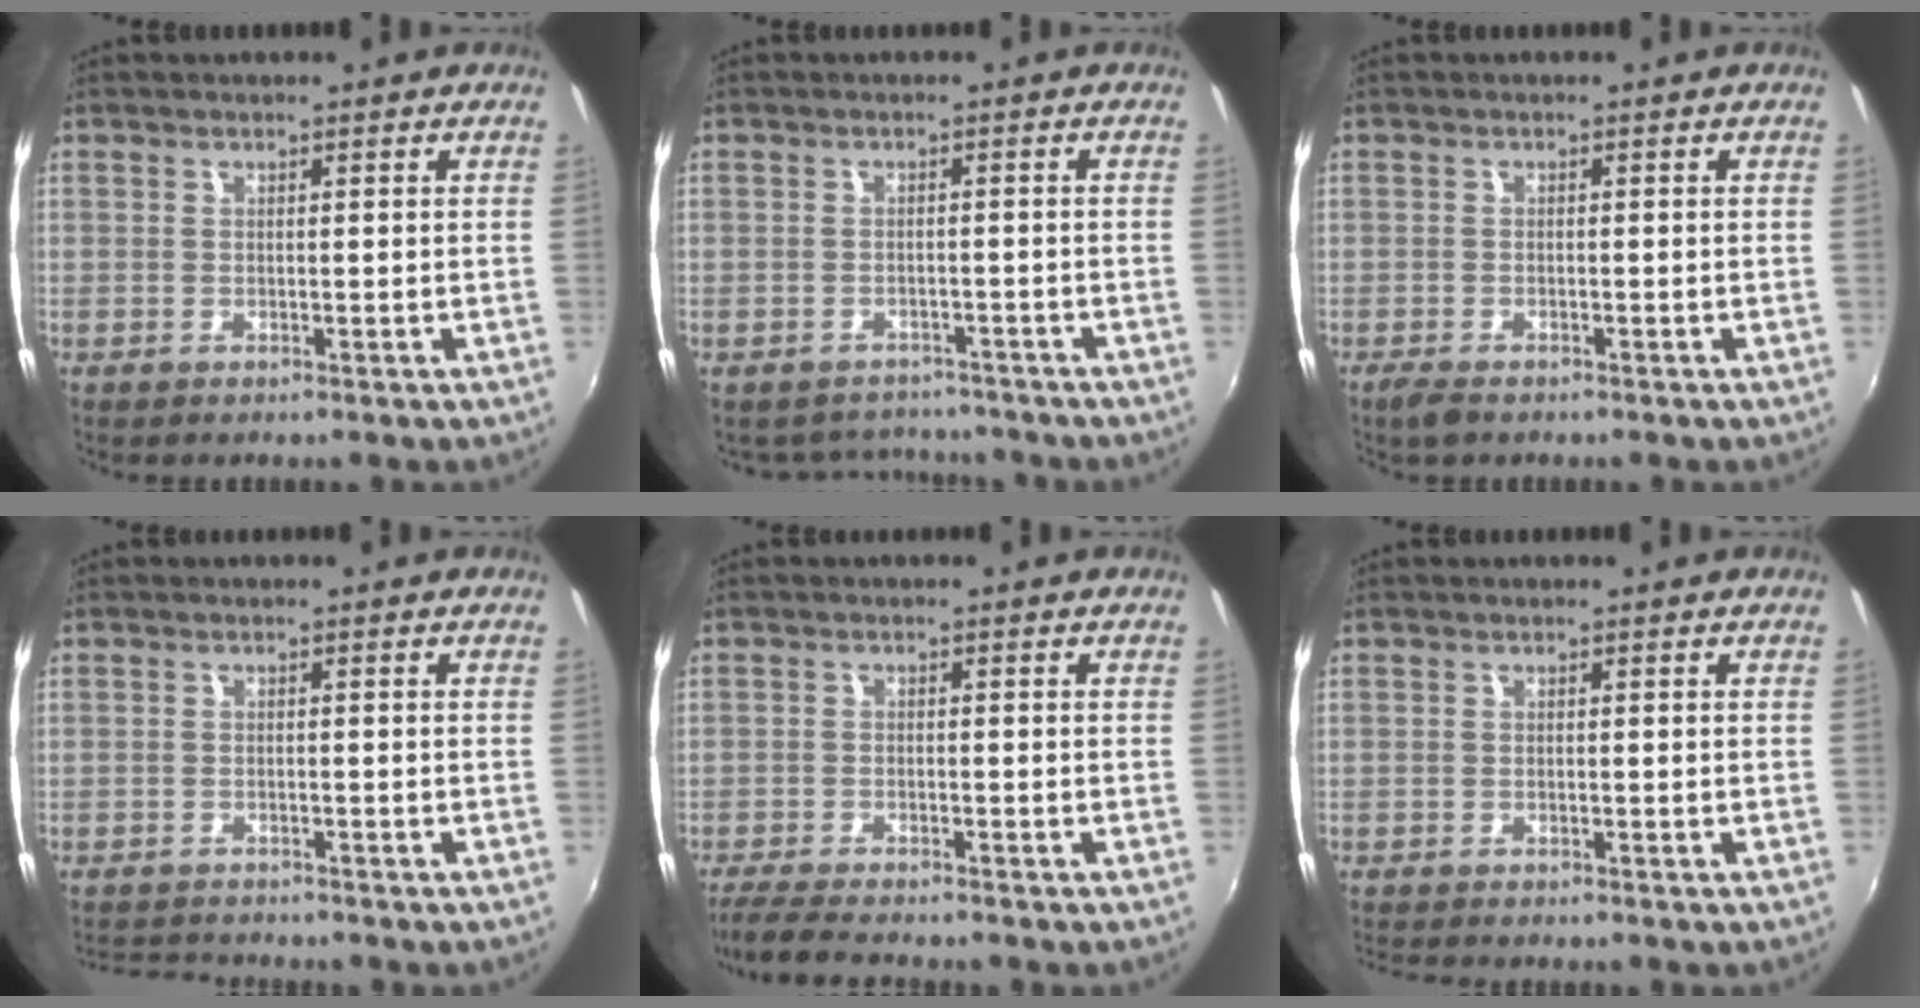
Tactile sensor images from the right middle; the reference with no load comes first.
{"total": 6.7, "force": [-6.1, 2.7, 0.8], "torque": [-0.027, 0.003, -0.084]}
{"total": 2.6, "force": [-2.0, 0.9, 1.4], "torque": [-0.034, -0.008, -0.039]}
{"total": 5.3, "force": [-5.1, 1.2, 1.0], "torque": [-0.037, -0.004, -0.084]}
{"total": 6.6, "force": [-6.0, 0.6, 2.6], "torque": [-0.074, -0.023, -0.107]}
{"total": 3.4, "force": [-3.2, 0.5, 1.1], "torque": [-0.032, -0.018, -0.058]}